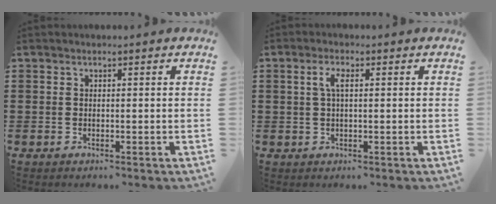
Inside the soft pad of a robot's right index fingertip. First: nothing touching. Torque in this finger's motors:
{"motor_torque": [0.33, 0.01, 0.11, 0.09]}